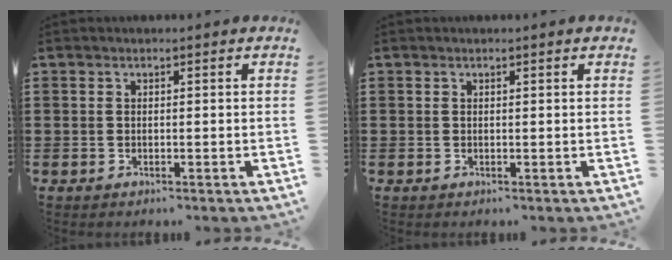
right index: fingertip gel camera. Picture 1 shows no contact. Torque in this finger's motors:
{"motor_torque": [0.17, -0.12, 0.00, 0.00]}